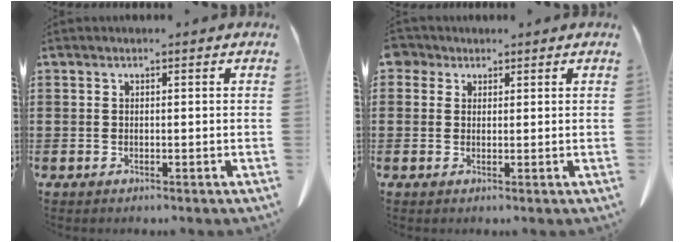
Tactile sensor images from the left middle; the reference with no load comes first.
{"total": 2.2, "force": [1.4, 1.6, 0.5], "torque": [-0.018, 0.008, 0.026]}